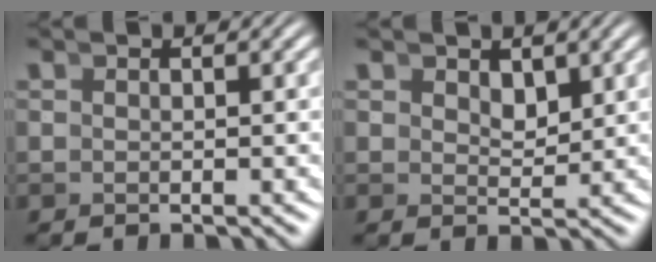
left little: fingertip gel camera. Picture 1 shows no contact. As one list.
[{"total": 1.4, "force": [1.3, -0.1, 0.5], "torque": [0.006, -0.009, 0.029]}]